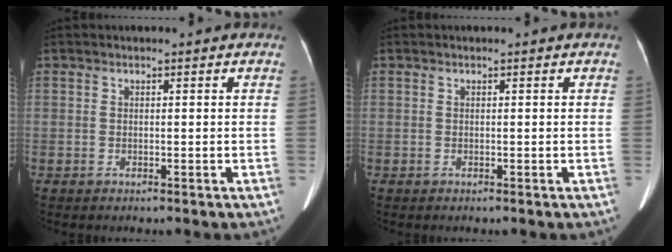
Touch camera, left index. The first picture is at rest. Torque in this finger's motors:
{"motor_torque": [0.00, 0.00, 0.00, -0.01]}